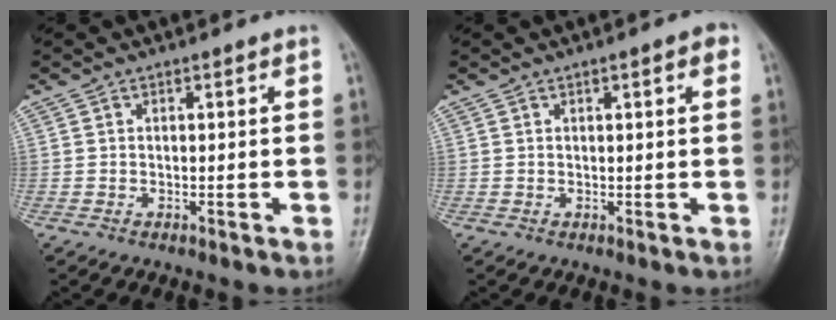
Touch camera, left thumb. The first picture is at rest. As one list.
[{"total": 2.6, "force": [1.1, 0.7, 2.3], "torque": [-0.027, 0.003, 0.011]}]